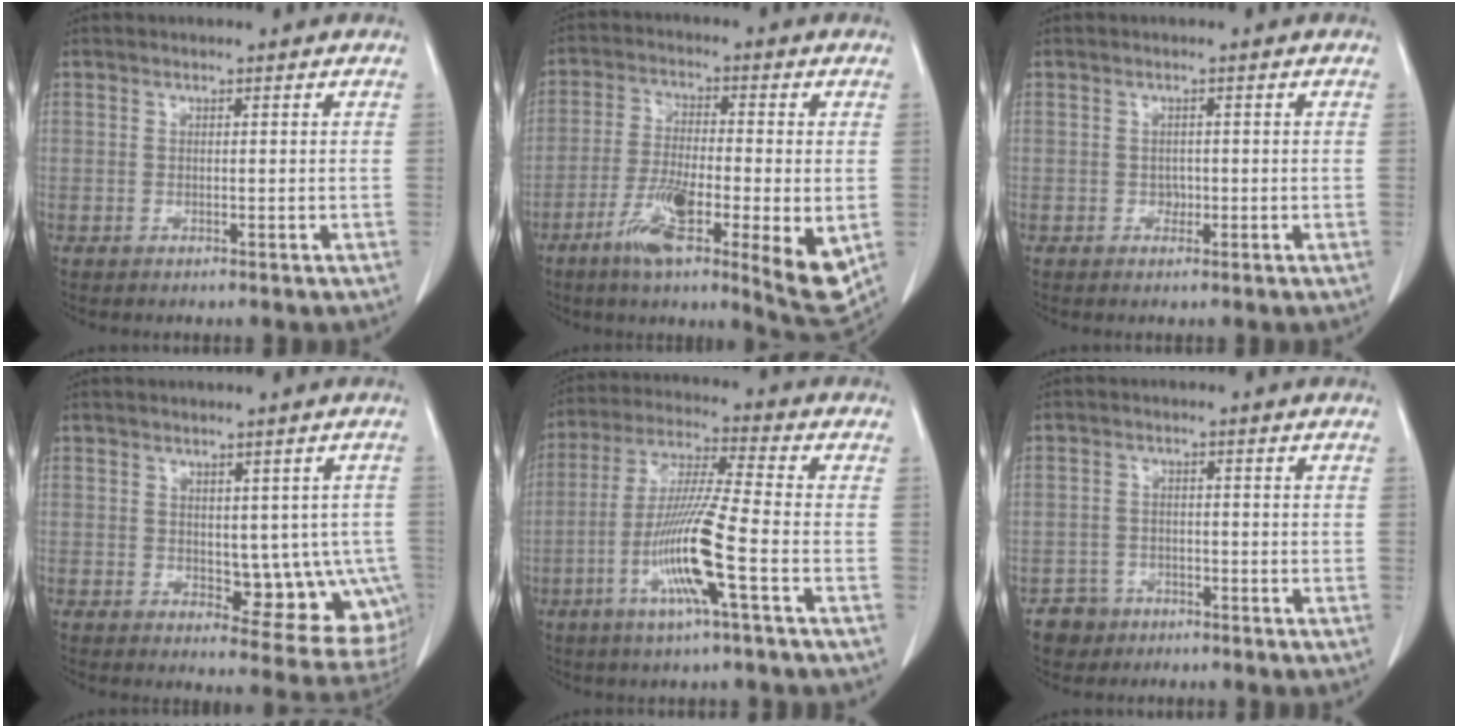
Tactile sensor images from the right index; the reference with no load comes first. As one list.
[{"total": 16.0, "force": [-5.1, 2.8, 14.9], "torque": [-0.220, -0.027, -0.080]}, {"total": 1.0, "force": [-0.2, 0.8, 0.5], "torque": [-0.005, 0.002, -0.003]}, {"total": 9.8, "force": [-0.9, 5.4, 8.2], "torque": [-0.071, 0.004, 0.003]}, {"total": 12.2, "force": [-4.2, -0.4, 11.4], "torque": [-0.229, -0.009, -0.086]}, {"total": 3.7, "force": [-2.2, 2.9, -0.3], "torque": [0.006, 0.011, -0.039]}]